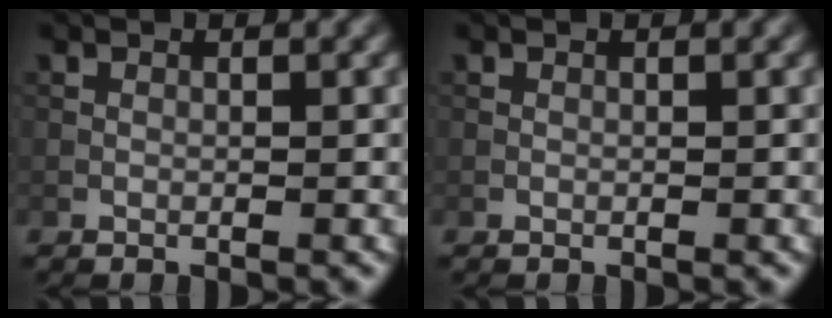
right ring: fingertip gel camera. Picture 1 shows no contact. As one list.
[{"total": 0.0}]